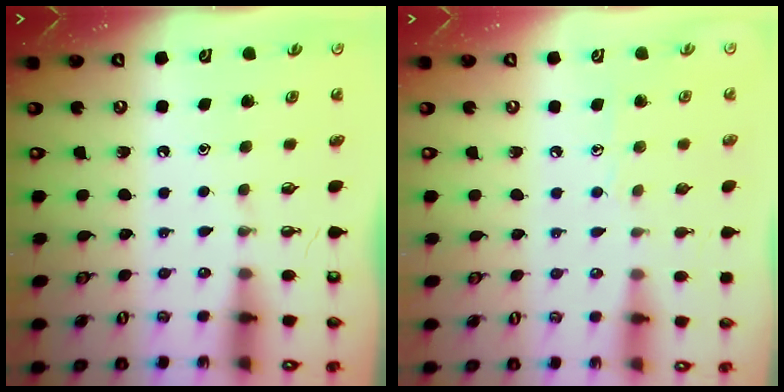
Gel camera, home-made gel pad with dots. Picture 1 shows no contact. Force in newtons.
{"total": 5.1, "press": 5.1, "slide": 0.4}